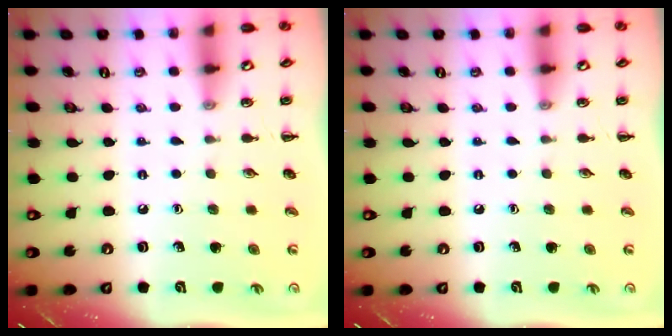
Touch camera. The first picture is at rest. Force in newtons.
{"total": 0.0}